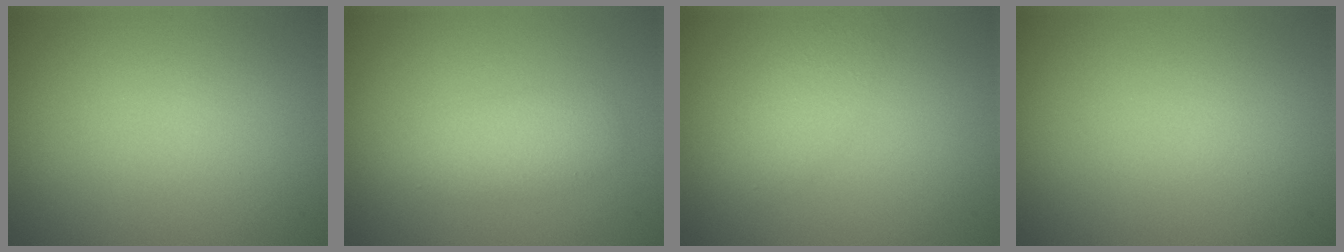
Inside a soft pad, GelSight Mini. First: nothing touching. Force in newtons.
{"total": 2.3, "press": 2.3, "slide": 0.1}
{"total": 2.2, "press": 2.2, "slide": 0.2}
{"total": 0.0}